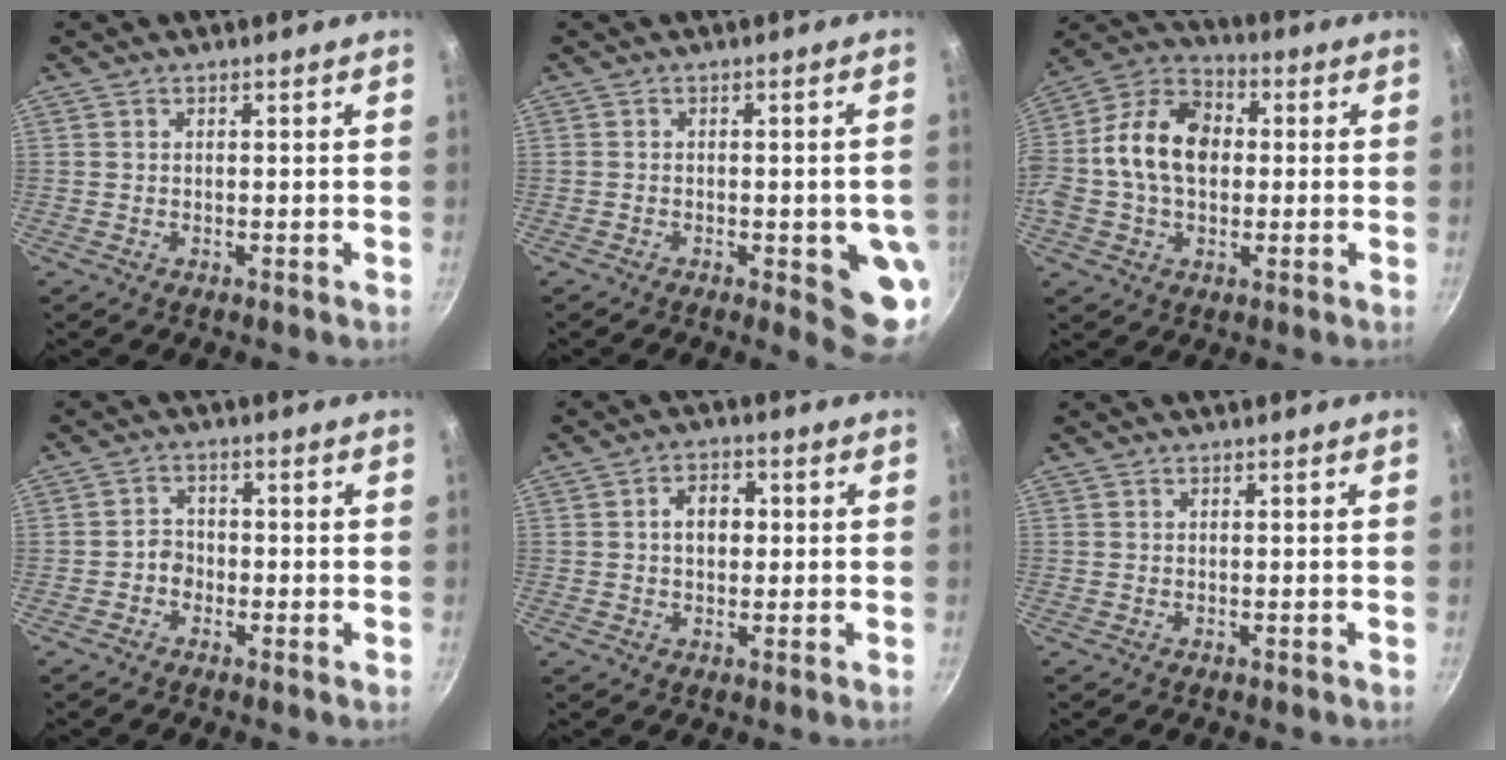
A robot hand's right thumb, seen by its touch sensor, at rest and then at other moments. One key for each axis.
{"total": 8.9, "fx": -2.3, "fy": 3.0, "fz": 8.0, "tx": -0.067, "ty": 0.004, "tz": -0.025}
{"total": 16.2, "fx": 0.5, "fy": 11.7, "fz": 11.2, "tx": -0.175, "ty": 0.033, "tz": -0.011}
{"total": 2.6, "fx": -1.2, "fy": 2.1, "fz": 1.0, "tx": 0.000, "ty": 0.016, "tz": -0.026}
{"total": 5.4, "fx": 0.6, "fy": 3.9, "fz": 3.7, "tx": -0.032, "ty": 0.011, "tz": 0.004}
{"total": 0.0}